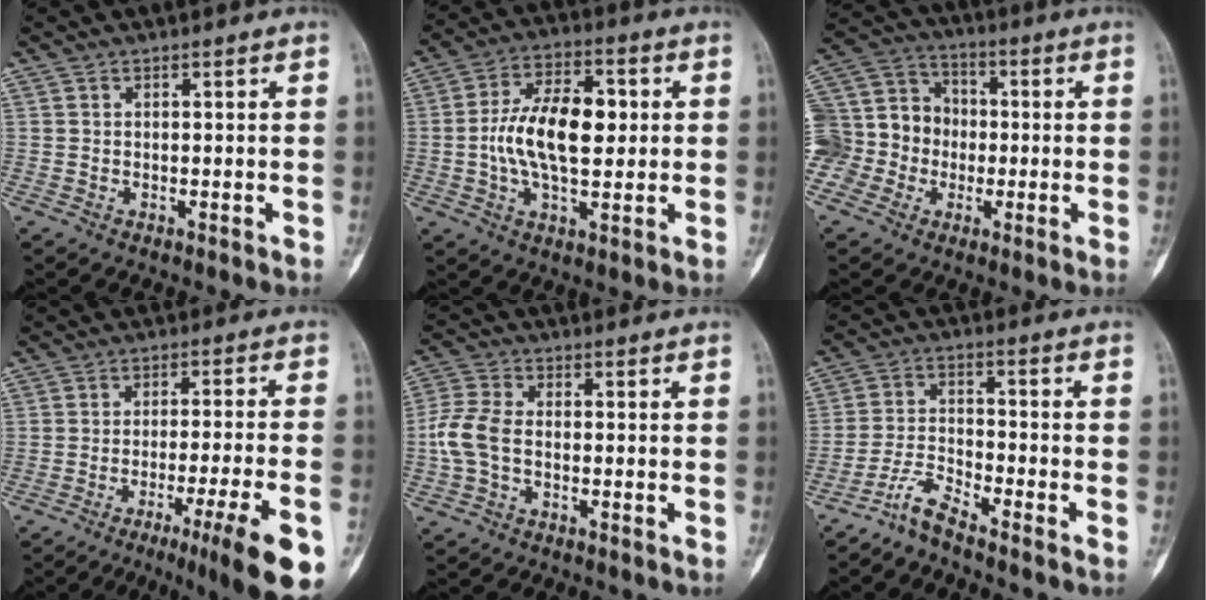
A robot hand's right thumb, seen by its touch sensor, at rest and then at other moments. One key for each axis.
{"total": 14.0, "fx": 0.5, "fy": 7.3, "fz": 11.9, "tx": -0.199, "ty": 0.015, "tz": 0.005}
{"total": 20.4, "fx": -3.2, "fy": 18.0, "fz": 9.0, "tx": -0.210, "ty": 0.074, "tz": -0.057}
{"total": 15.5, "fx": -8.1, "fy": 1.0, "fz": 13.2, "tx": -0.156, "ty": 0.018, "tz": -0.116}
{"total": 6.4, "fx": -1.2, "fy": 3.8, "fz": 5.0, "tx": -0.128, "ty": 0.016, "tz": -0.030}
{"total": 5.1, "fx": -4.6, "fy": -0.1, "fz": 2.2, "tx": -0.051, "ty": 0.023, "tz": -0.101}